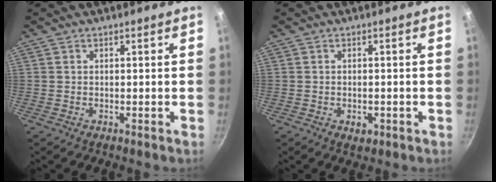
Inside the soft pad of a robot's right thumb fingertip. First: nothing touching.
{"total": 2.3, "force": [-0.9, 1.4, 1.6], "torque": [-0.024, -0.002, -0.011]}